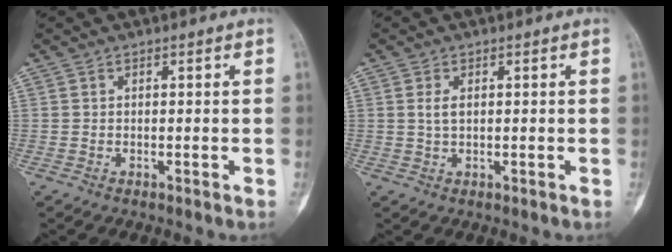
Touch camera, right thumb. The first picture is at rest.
{"total": 1.9, "force": [0.4, 1.0, 1.6], "torque": [-0.033, 0.003, 0.009]}